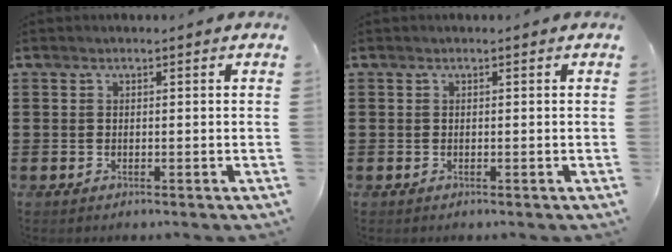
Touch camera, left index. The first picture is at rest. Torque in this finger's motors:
{"motor_torque": [0.01, -0.01, 0.00, 0.00]}